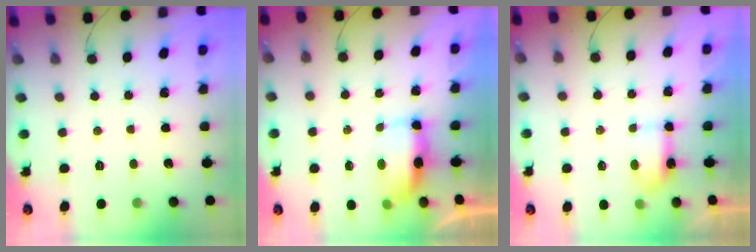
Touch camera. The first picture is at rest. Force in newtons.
{"total": 5.9, "press": 5.9, "slide": 0.6}
{"total": 4.2, "press": 4.1, "slide": 0.8}